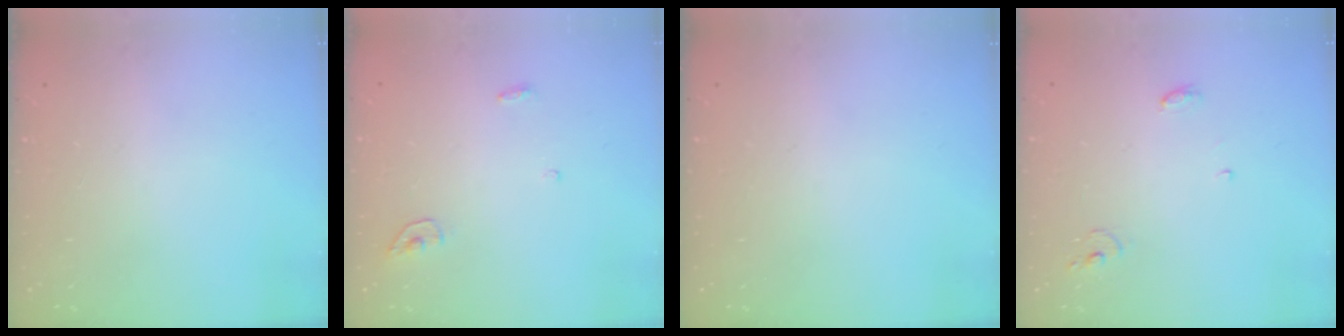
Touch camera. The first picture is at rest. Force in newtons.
{"total": 3.5, "press": 3.5, "slide": 0.3}
{"total": 0.0}
{"total": 4.2, "press": 4.2, "slide": 0.2}